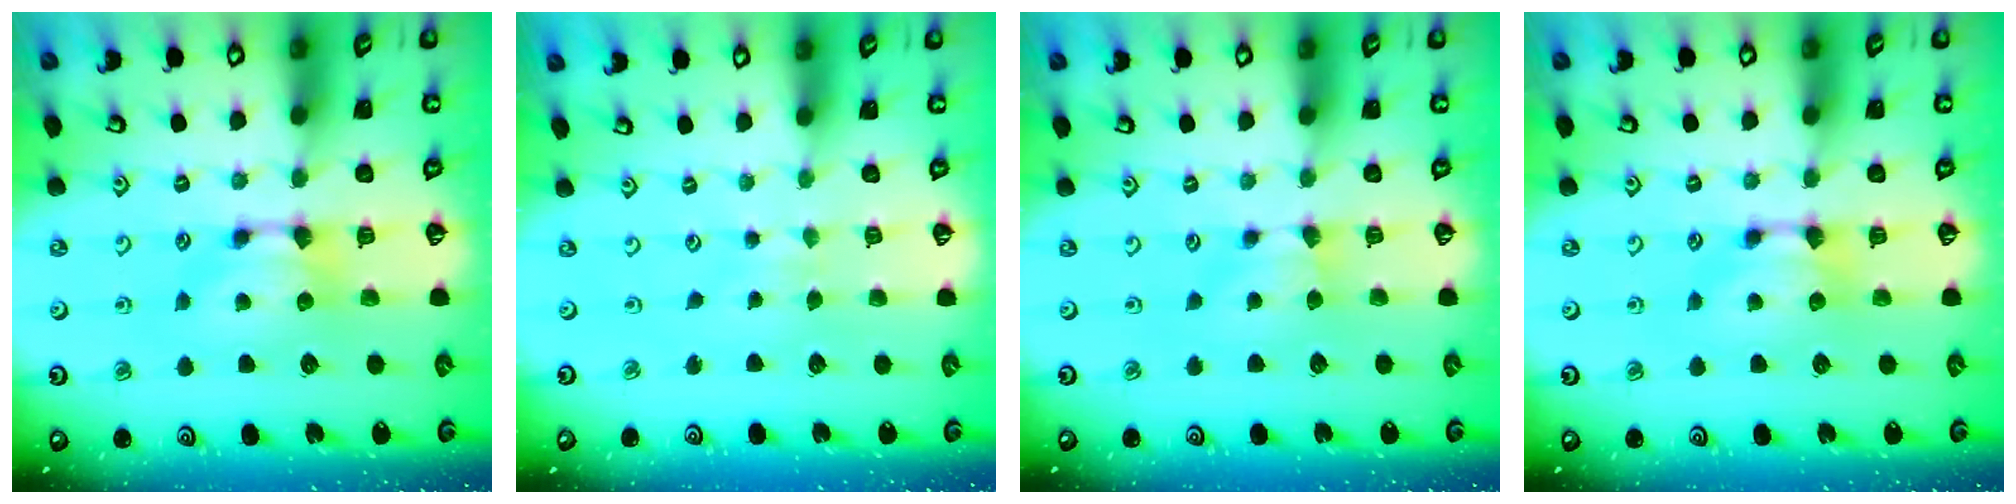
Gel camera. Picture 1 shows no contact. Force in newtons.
{"total": 3.9, "press": 3.9, "slide": 0.2}
{"total": 1.2, "press": 1.1, "slide": 0.4}
{"total": 0.0}